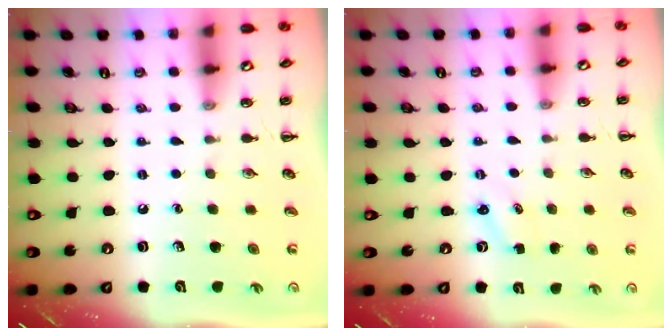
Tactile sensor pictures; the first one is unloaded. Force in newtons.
{"total": 1.6, "press": 1.5, "slide": 0.5}